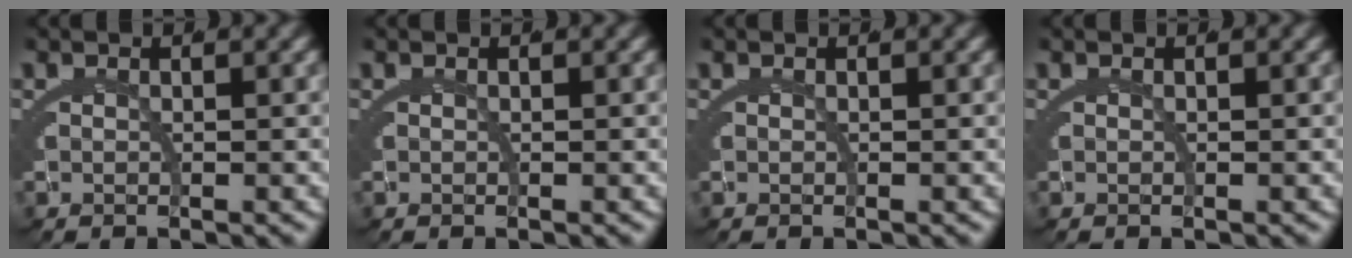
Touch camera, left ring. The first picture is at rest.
{"total": 0.0}
{"total": 0.0}
{"total": 0.0}